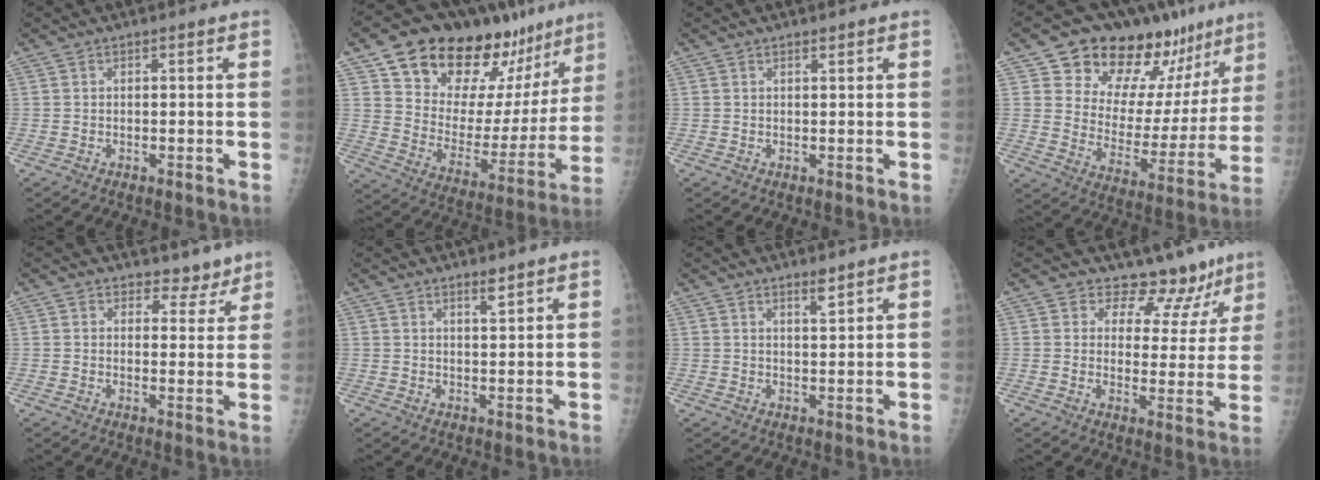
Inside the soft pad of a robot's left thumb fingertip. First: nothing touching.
{"total": 25.7, "force": [18.1, 13.2, 12.7], "torque": [-0.153, -0.074, 0.275]}
{"total": 0.6, "force": [0.5, 0.2, 0.3], "torque": [-0.004, -0.004, 0.009]}
{"total": 21.4, "force": [15.5, 10.8, 10.0], "torque": [-0.095, -0.084, 0.224]}
{"total": 4.6, "force": [3.7, 2.7, 0.3], "torque": [0.025, -0.027, 0.043]}
{"total": 2.2, "force": [1.7, 0.3, 1.3], "torque": [-0.019, -0.015, 0.030]}
{"total": 2.6, "force": [2.0, 0.4, 1.6], "torque": [-0.020, -0.018, 0.034]}
{"total": 10.8, "force": [9.0, 5.7, 1.7], "torque": [0.025, -0.056, 0.102]}